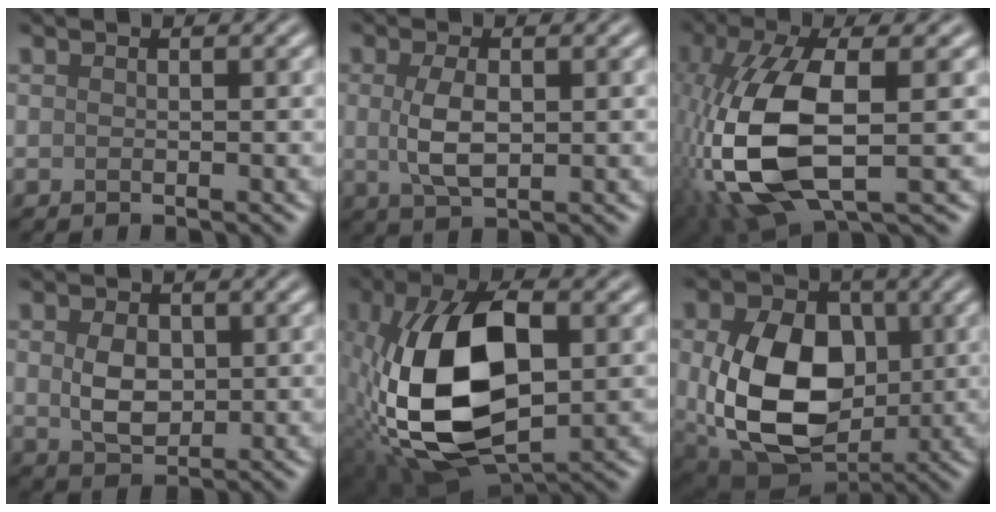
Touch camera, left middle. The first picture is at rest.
{"total": 3.3, "force": [0.2, 1.5, 2.9], "torque": [-0.069, 0.002, 0.004]}
{"total": 11.0, "force": [-2.0, 4.7, 9.7], "torque": [-0.233, -0.001, -0.042]}
{"total": 3.3, "force": [0.3, 2.3, 2.3], "torque": [-0.052, 0.002, 0.008]}
{"total": 13.9, "force": [-0.8, 7.7, 11.6], "torque": [-0.235, 0.004, -0.017]}
{"total": 12.0, "force": [0.1, 8.6, 8.3], "torque": [-0.179, -0.019, 0.012]}